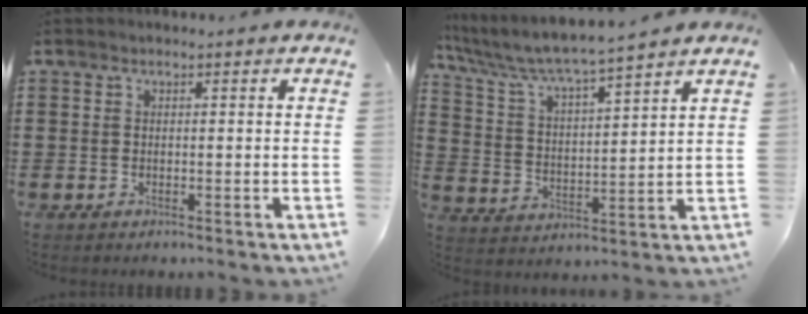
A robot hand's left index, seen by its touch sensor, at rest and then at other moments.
{"total": 5.7, "force": [5.1, -0.2, 2.4], "torque": [-0.072, -0.034, 0.081]}